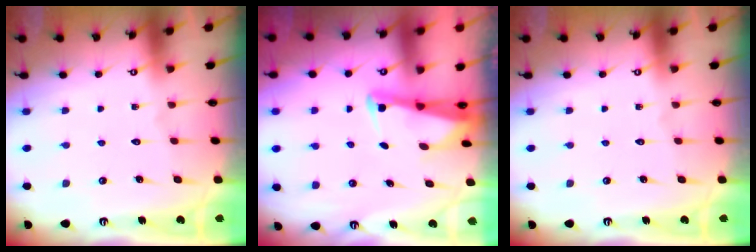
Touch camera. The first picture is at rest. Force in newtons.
{"total": 2.3, "press": 2.3, "slide": 0.2}
{"total": 0.0}